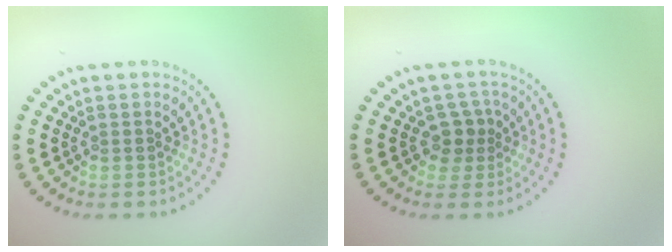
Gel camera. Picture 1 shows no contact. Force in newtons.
{"total": 2.0, "press": 1.6, "slide": 1.2}